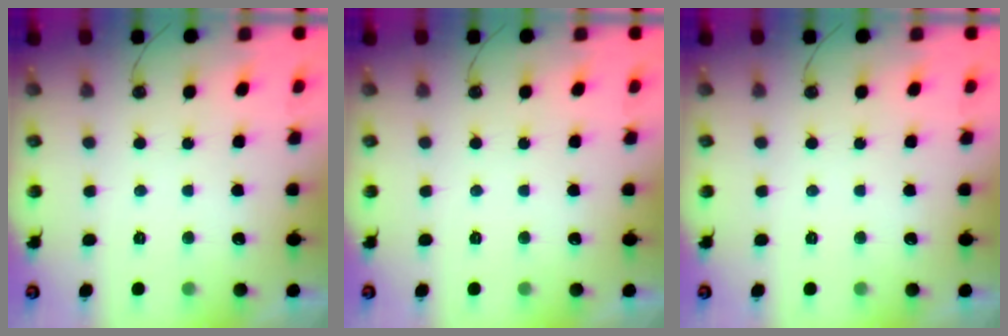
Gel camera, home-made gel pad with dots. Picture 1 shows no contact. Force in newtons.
{"total": 0.0}
{"total": 0.0}